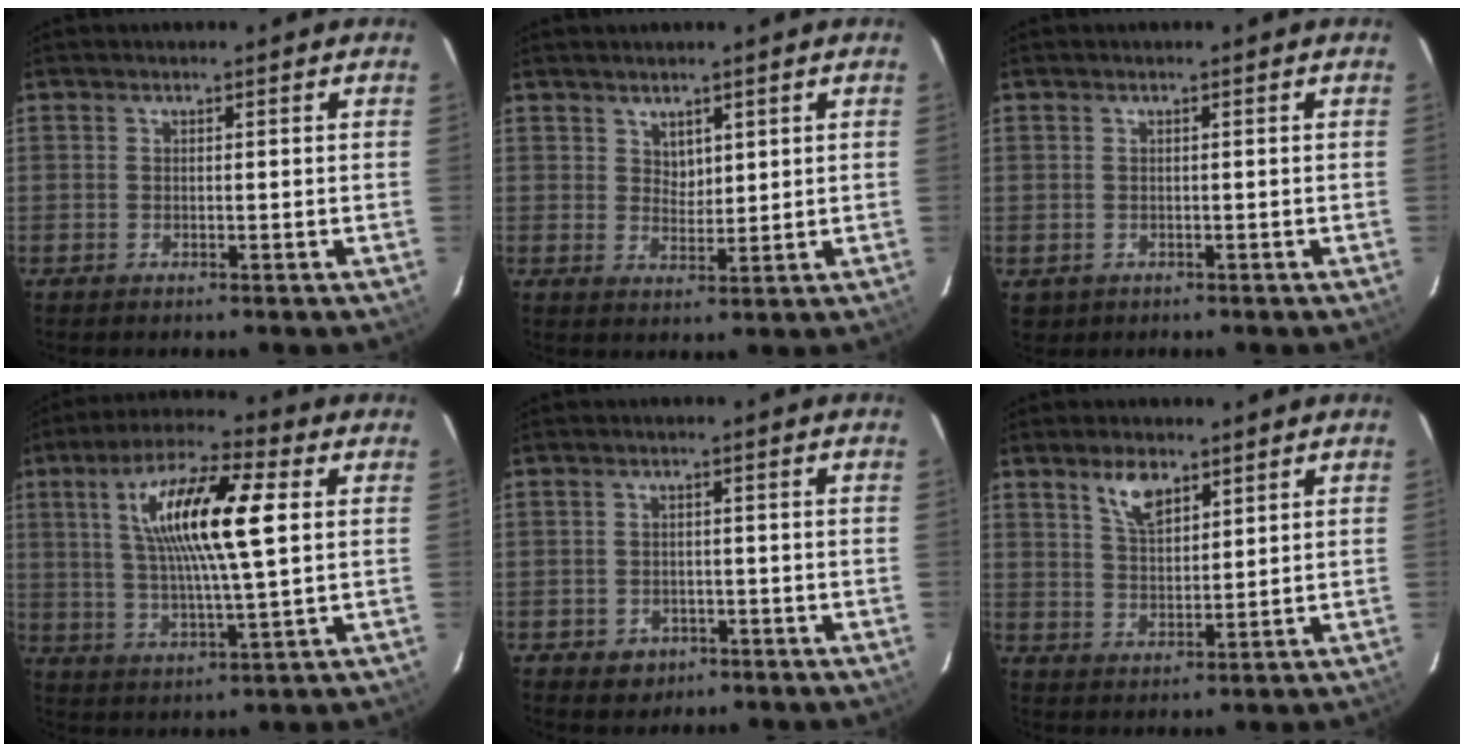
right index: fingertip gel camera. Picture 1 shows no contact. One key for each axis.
{"total": 2.9, "fx": 2.0, "fy": 1.9, "fz": 1.0, "tx": -0.011, "ty": 0.000, "tz": 0.038}
{"total": 2.2, "fx": -0.3, "fy": 2.2, "fz": 0.3, "tx": -0.004, "ty": -0.001, "tz": 0.000}
{"total": 16.1, "fx": 3.8, "fy": 3.3, "fz": 15.3, "tx": -0.284, "ty": 0.015, "tz": 0.066}
{"total": 4.3, "fx": -2.1, "fy": 3.6, "fz": 0.9, "tx": -0.030, "ty": 0.007, "tz": -0.023}
{"total": 6.0, "fx": 3.9, "fy": 2.7, "fz": 3.8, "tx": -0.066, "ty": 0.003, "tz": 0.075}